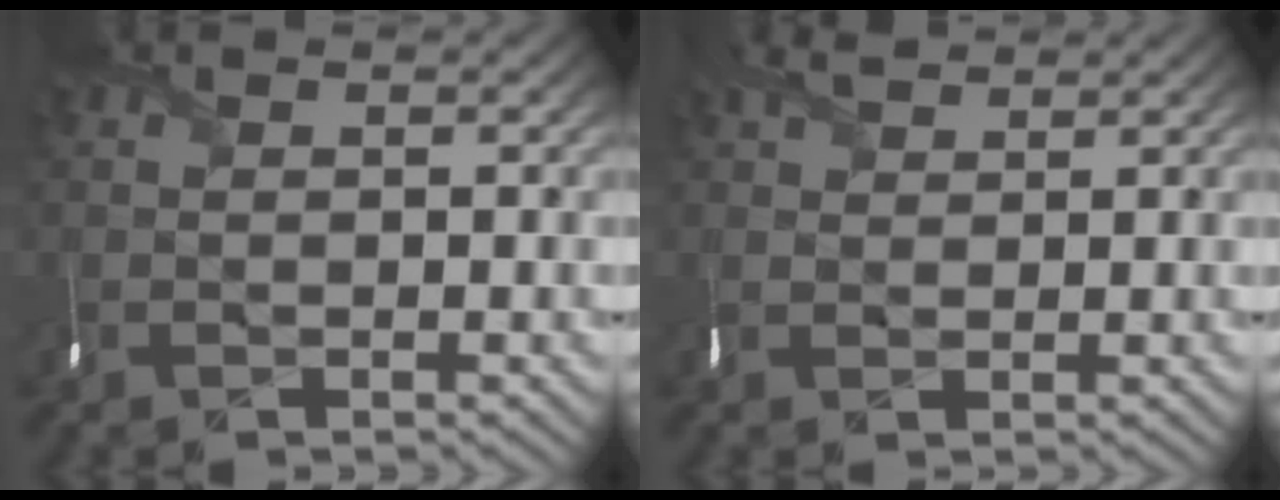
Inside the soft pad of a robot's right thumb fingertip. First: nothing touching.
{"total": 1.6, "force": [1.4, 0.0, -0.6], "torque": [-0.003, 0.007, 0.027]}